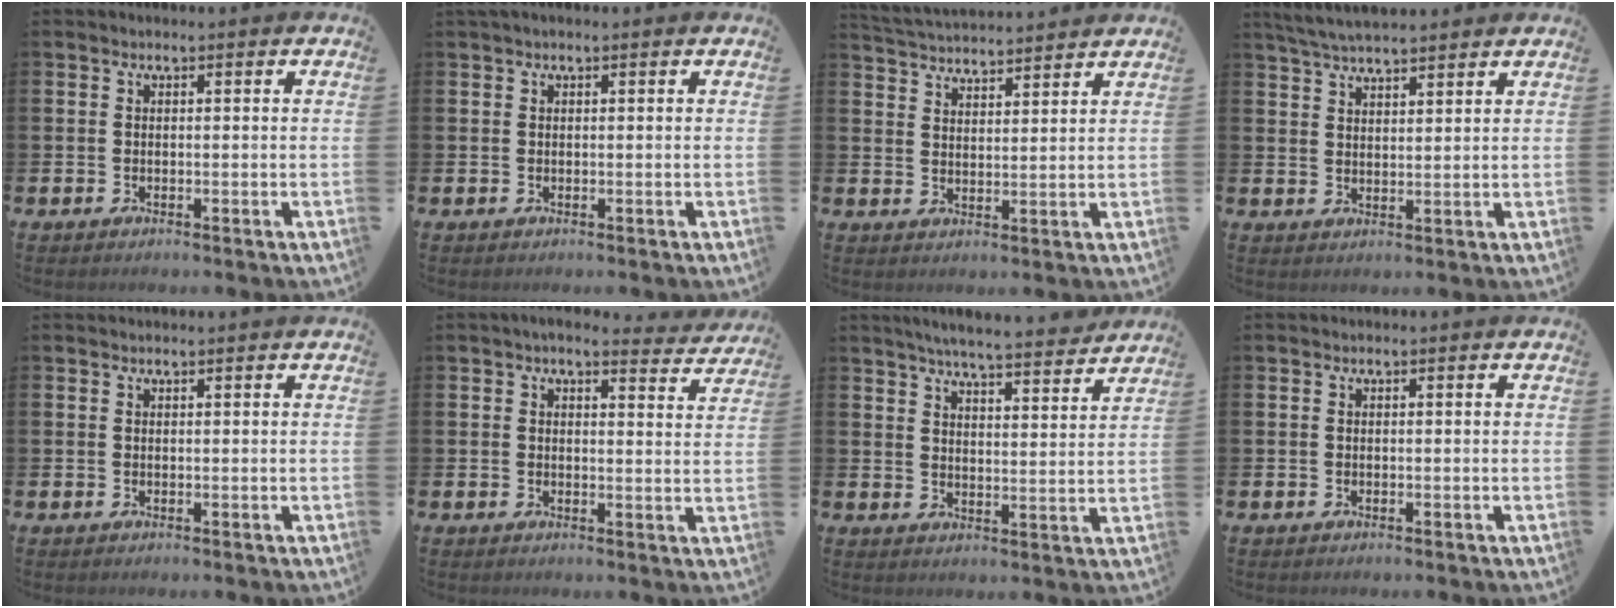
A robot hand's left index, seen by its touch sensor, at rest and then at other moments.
{"total": 0.6, "force": [0.3, 0.1, 0.4], "torque": [-0.009, 0.003, 0.005]}
{"total": 4.1, "force": [4.1, 0.2, -0.2], "torque": [-0.018, -0.024, 0.075]}
{"total": 4.6, "force": [4.4, 0.5, 1.1], "torque": [-0.042, -0.011, 0.083]}
{"total": 0.0}
{"total": 3.7, "force": [3.5, 0.6, 1.1], "torque": [-0.017, -0.019, 0.058]}
{"total": 6.2, "force": [6.1, 0.0, 1.5], "torque": [-0.037, -0.043, 0.104]}
{"total": 0.0}